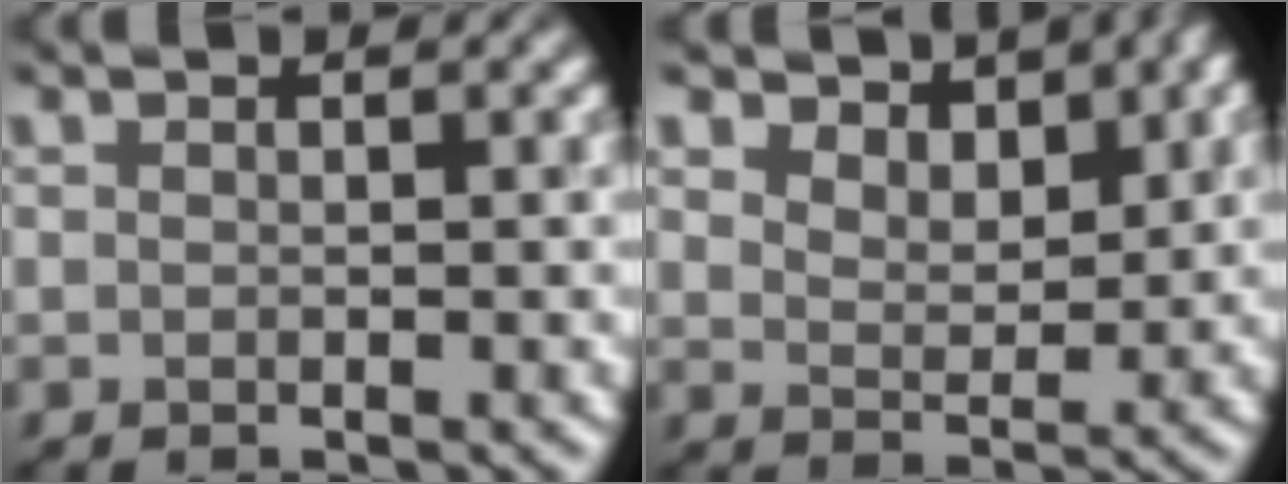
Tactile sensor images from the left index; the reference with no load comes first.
{"total": 4.0, "force": [3.8, 1.0, 0.6], "torque": [-0.050, -0.006, 0.088]}